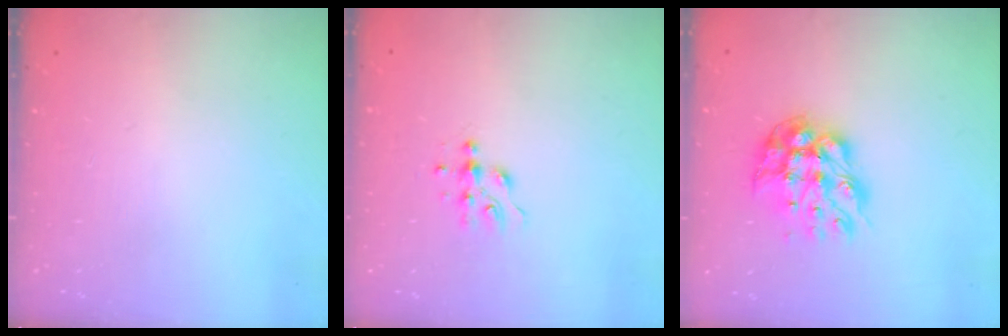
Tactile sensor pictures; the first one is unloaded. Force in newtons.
{"total": 6.4, "press": 6.3, "slide": 0.6}
{"total": 11.6, "press": 11.6, "slide": 0.9}